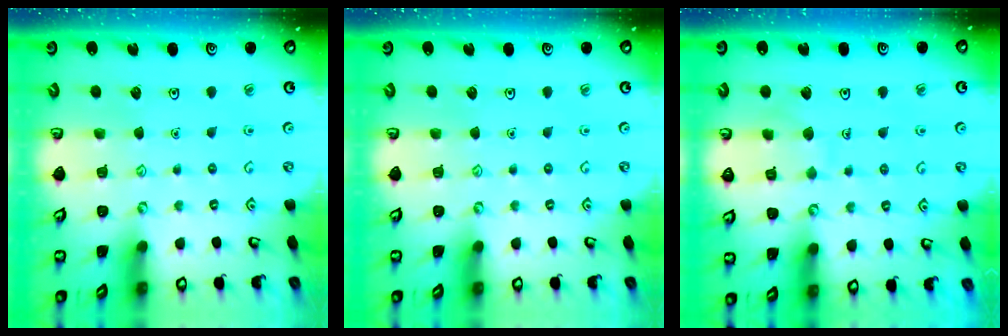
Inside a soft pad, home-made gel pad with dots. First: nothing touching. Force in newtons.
{"total": 0.0}
{"total": 5.8, "press": 5.8, "slide": 0.6}